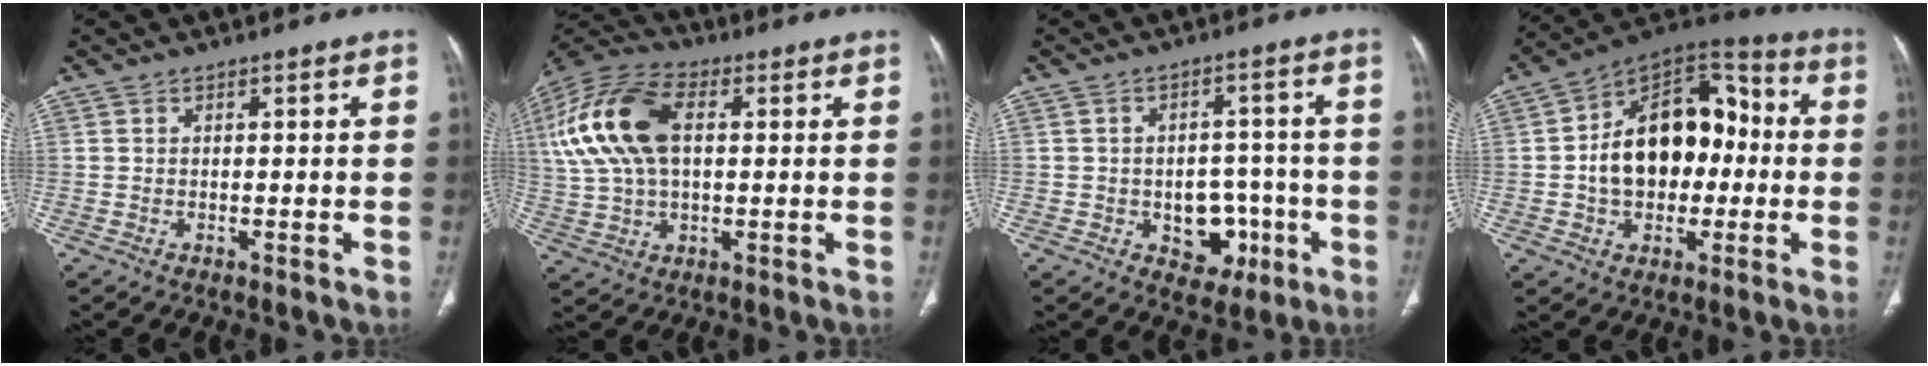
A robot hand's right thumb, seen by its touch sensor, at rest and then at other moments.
{"total": 18.0, "force": [3.5, 10.3, 14.3], "torque": [-0.300, 0.020, 0.062]}
{"total": 8.5, "force": [-2.7, 6.5, 4.8], "torque": [-0.022, 0.028, -0.026]}
{"total": 19.6, "force": [-0.6, 13.3, 14.4], "torque": [-0.184, 0.043, -0.013]}